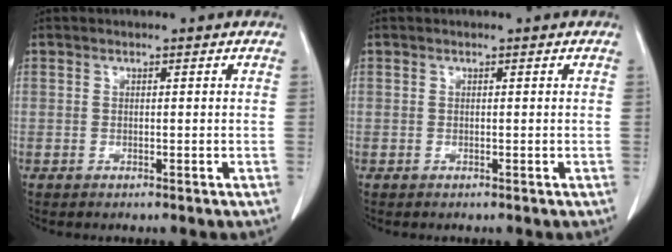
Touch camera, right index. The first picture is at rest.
{"total": 0.0}